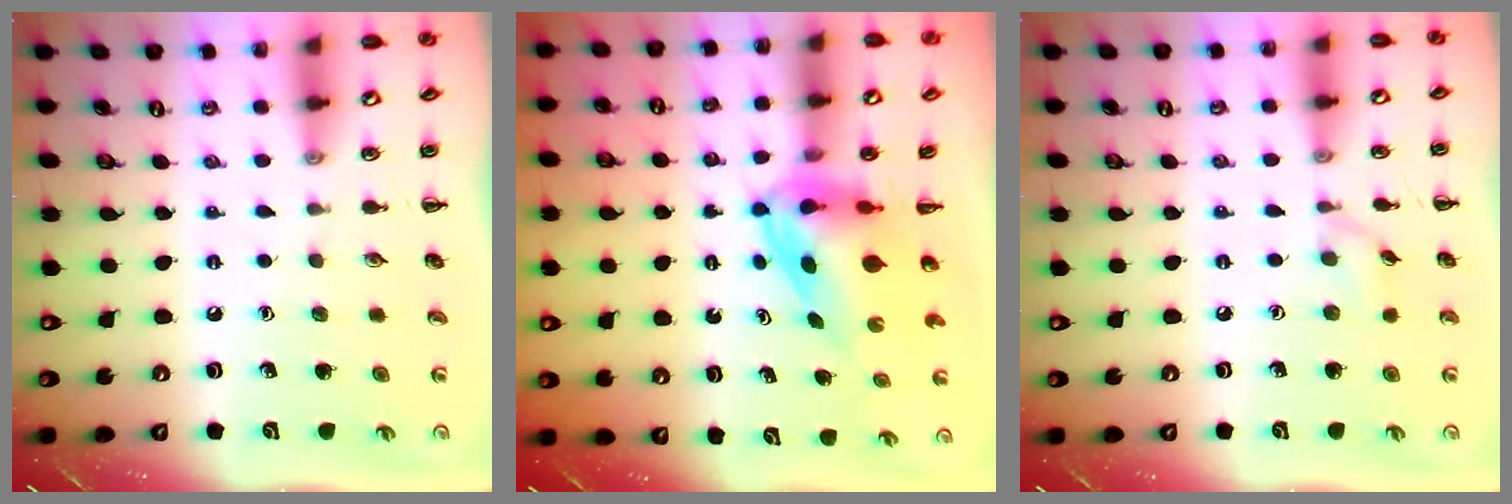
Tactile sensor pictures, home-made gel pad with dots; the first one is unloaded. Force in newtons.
{"total": 3.8, "press": 3.7, "slide": 0.8}
{"total": 5.4, "press": 5.3, "slide": 0.6}